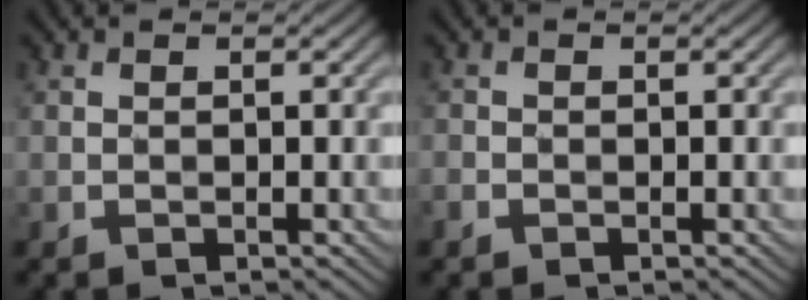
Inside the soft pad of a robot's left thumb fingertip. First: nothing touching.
{"total": 1.0, "force": [-0.7, 0.6, 0.5], "torque": [-0.013, -0.002, -0.016]}